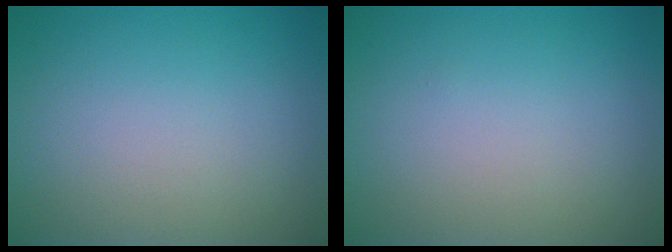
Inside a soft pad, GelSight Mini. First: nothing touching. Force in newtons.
{"total": 0.0}